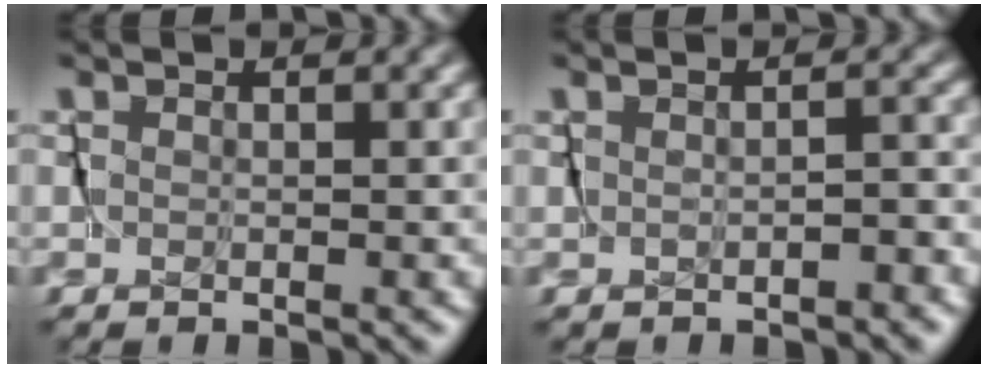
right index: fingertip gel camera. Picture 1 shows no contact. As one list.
[{"total": 0.9, "force": [-0.8, 0.0, -0.3], "torque": [0.011, 0.007, -0.020]}]